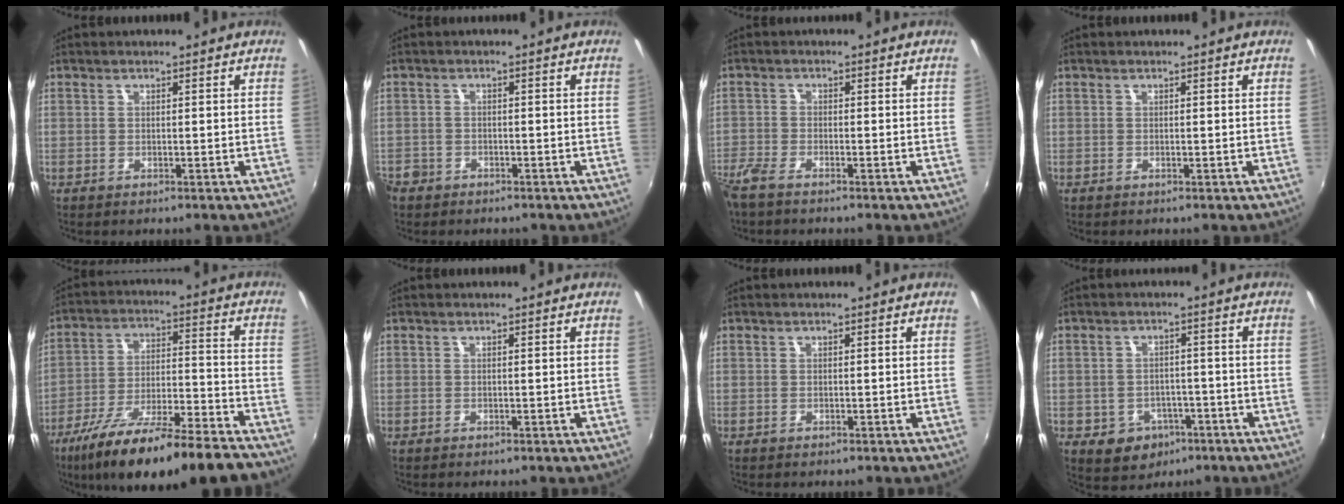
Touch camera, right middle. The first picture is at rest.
{"total": 4.4, "force": [-3.0, 3.1, 0.9], "torque": [-0.036, -0.004, -0.055]}
{"total": 4.5, "force": [-3.8, 1.1, 2.2], "torque": [-0.064, -0.015, -0.078]}
{"total": 0.0}
{"total": 23.7, "force": [-19.1, 3.6, 13.5], "torque": [-0.236, -0.050, -0.293]}
{"total": 0.0}
{"total": 0.0}
{"total": 7.3, "force": [-3.3, 6.0, 2.4], "torque": [-0.062, 0.006, -0.029]}